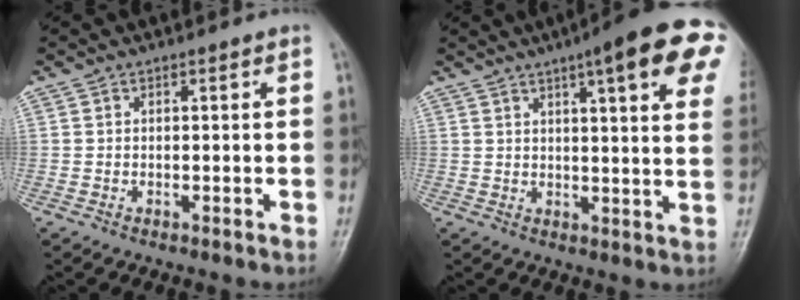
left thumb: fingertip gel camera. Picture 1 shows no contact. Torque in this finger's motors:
{"motor_torque": [0.90, 0.47, 1.59, -1.18, 0.20]}